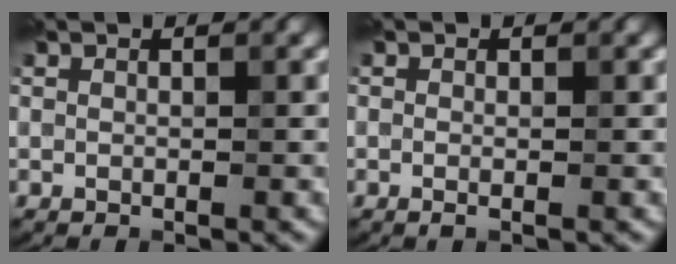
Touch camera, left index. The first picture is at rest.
{"total": 0.6, "force": [-0.2, 0.1, 0.5], "torque": [-0.010, -0.005, -0.002]}